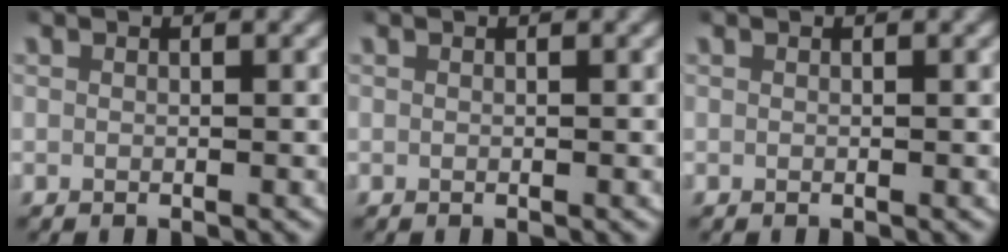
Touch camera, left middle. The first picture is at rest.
{"total": 0.0}
{"total": 0.0}